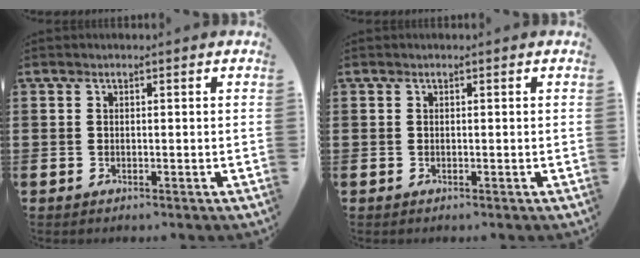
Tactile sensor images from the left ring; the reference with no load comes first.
{"total": 0.0}